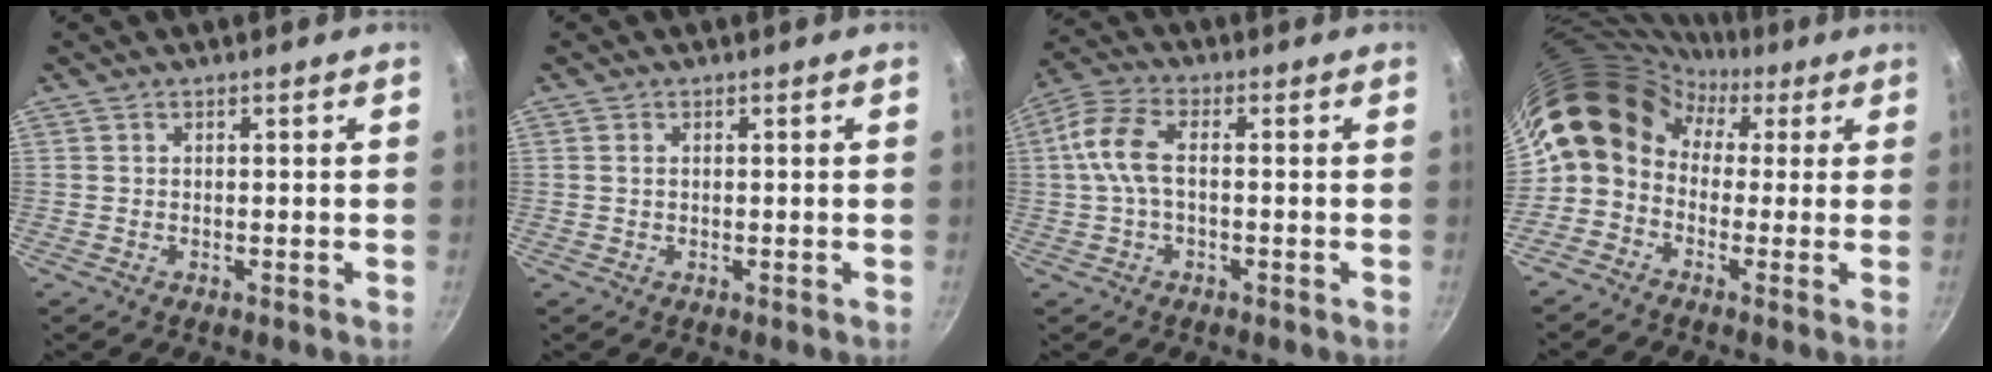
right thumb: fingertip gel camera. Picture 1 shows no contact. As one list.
[{"total": 0.8, "force": [0.2, 0.6, 0.6], "torque": [-0.010, 0.002, 0.003]}, {"total": 8.2, "force": [0.0, 4.3, 7.0], "torque": [-0.156, 0.024, -0.013]}, {"total": 13.2, "force": [1.2, 11.0, 7.2], "torque": [-0.102, 0.047, -0.009]}]